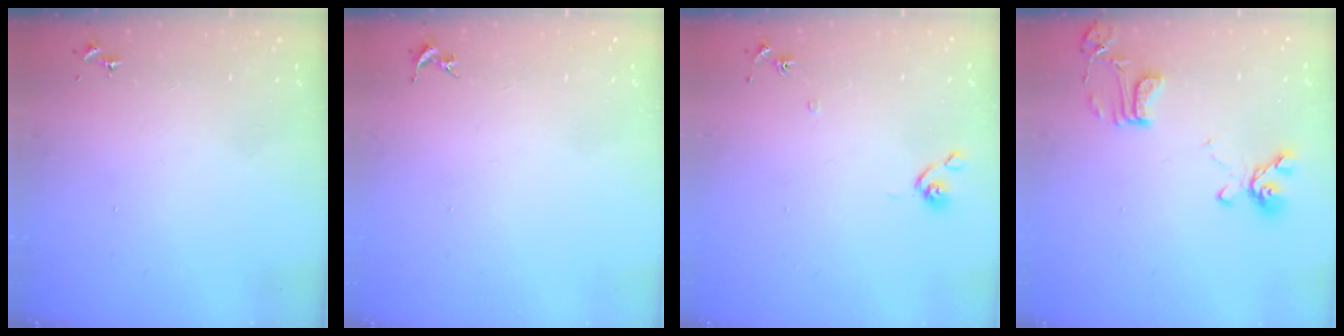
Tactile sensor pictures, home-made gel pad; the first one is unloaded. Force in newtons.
{"total": 0.0}
{"total": 7.1, "press": 7.0, "slide": 0.6}
{"total": 15.7, "press": 15.7, "slide": 1.5}